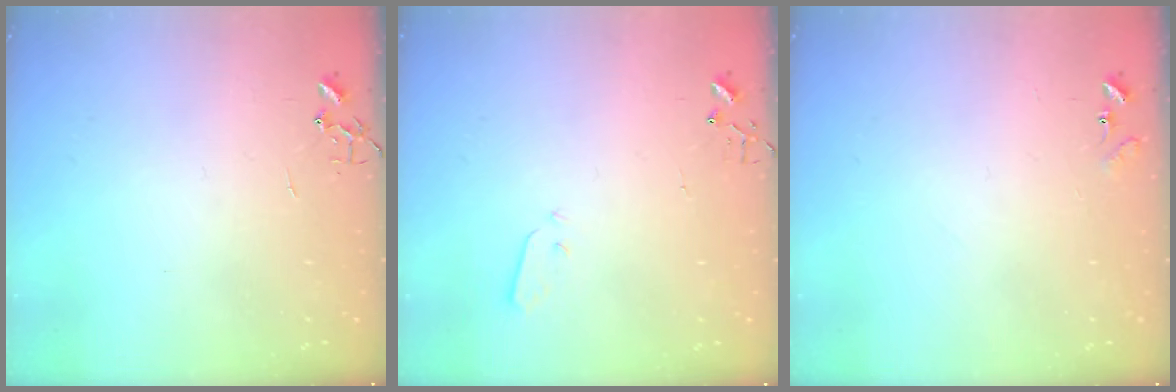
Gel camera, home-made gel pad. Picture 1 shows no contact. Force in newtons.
{"total": 3.2, "press": 3.2, "slide": 0.1}
{"total": 7.7, "press": 7.6, "slide": 0.6}